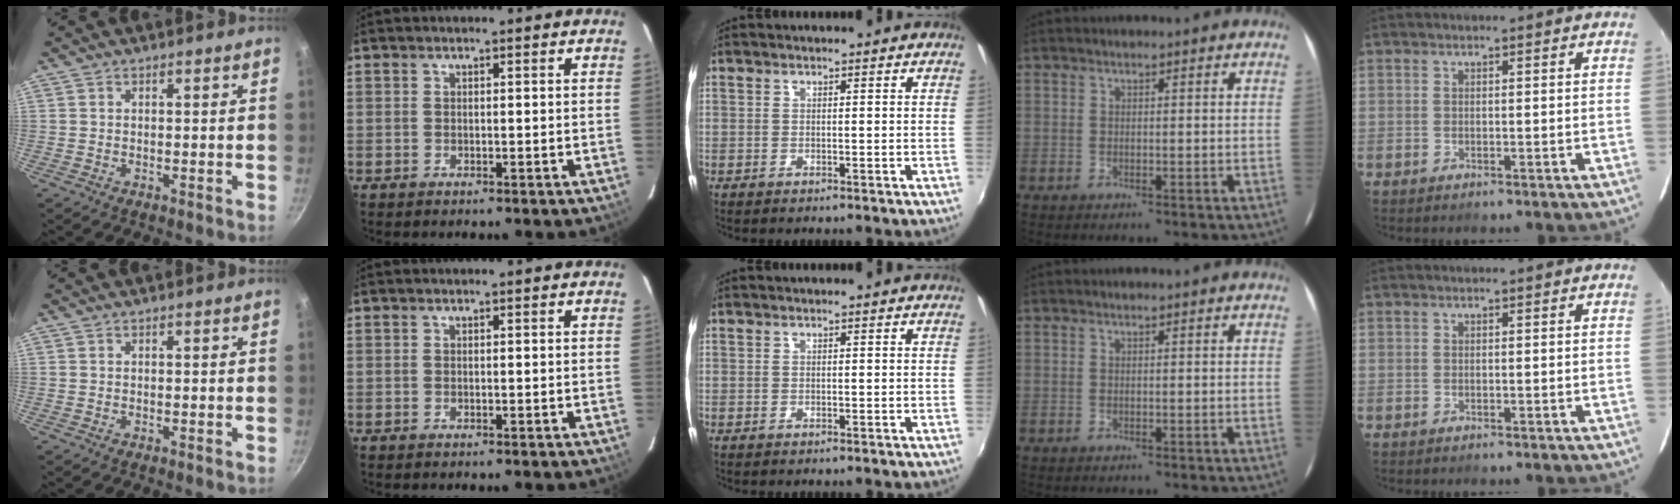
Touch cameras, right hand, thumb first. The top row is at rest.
{}